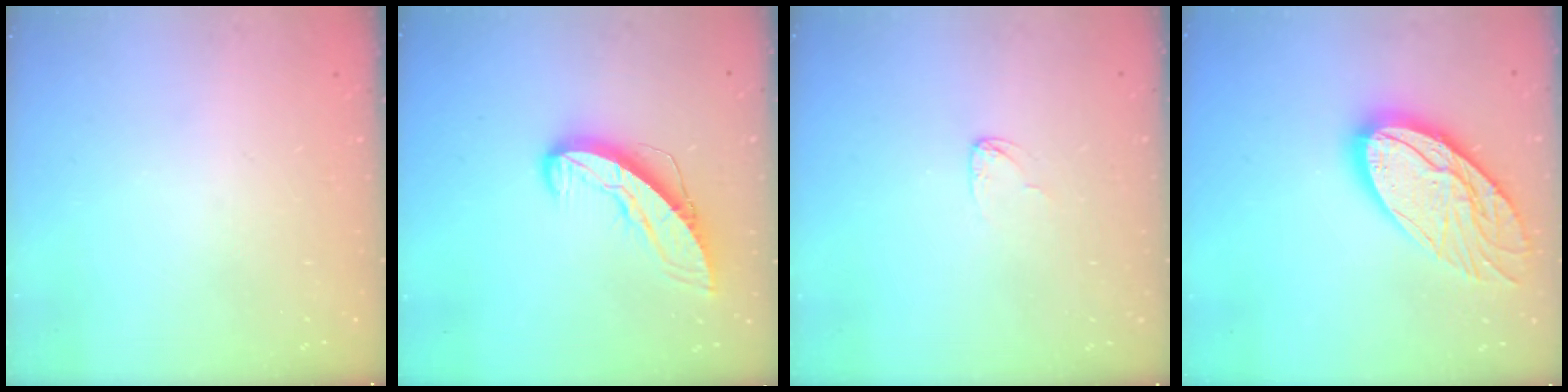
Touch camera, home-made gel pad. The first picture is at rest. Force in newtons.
{"total": 8.7, "press": 8.7, "slide": 1.0}
{"total": 2.9, "press": 2.9, "slide": 0.2}
{"total": 19.1, "press": 19.0, "slide": 1.8}